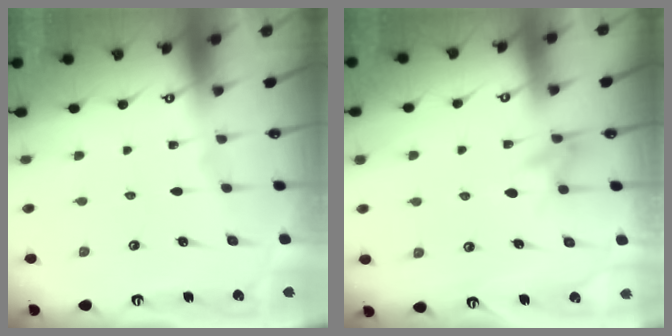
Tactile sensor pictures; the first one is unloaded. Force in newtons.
{"total": 5.8, "press": 5.7, "slide": 0.7}